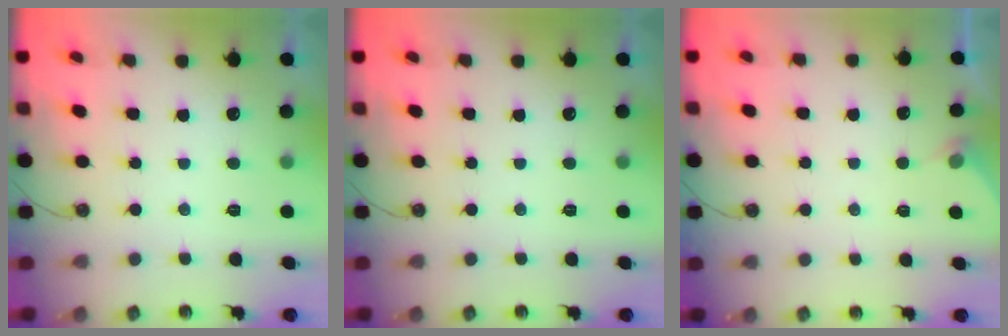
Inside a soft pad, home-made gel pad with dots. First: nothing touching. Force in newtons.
{"total": 0.0}
{"total": 2.7, "press": 2.7, "slide": 0.4}